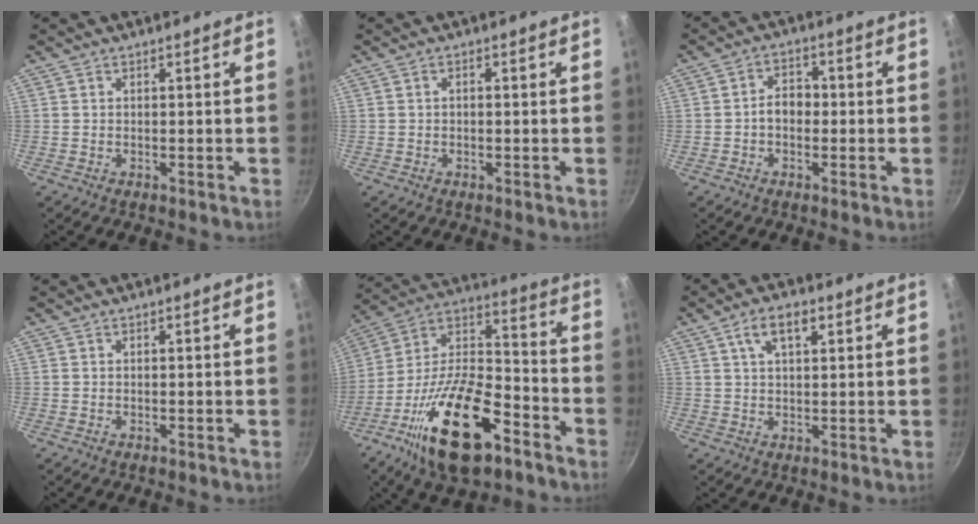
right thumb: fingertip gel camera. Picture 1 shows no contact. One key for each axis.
{"total": 0.8, "fx": -0.1, "fy": 0.5, "fz": 0.6, "tx": -0.012, "ty": 0.006, "tz": -0.001}
{"total": 4.5, "fx": -0.7, "fy": 3.4, "fz": 2.9, "tx": -0.023, "ty": 0.019, "tz": -0.018}
{"total": 0.0}
{"total": 24.2, "fx": -12.0, "fy": 10.7, "fz": 18.0, "tx": -0.297, "ty": 0.060, "tz": -0.219}
{"total": 6.0, "fx": 2.6, "fy": 2.9, "fz": 4.6, "tx": -0.069, "ty": 0.003, "tz": 0.044}